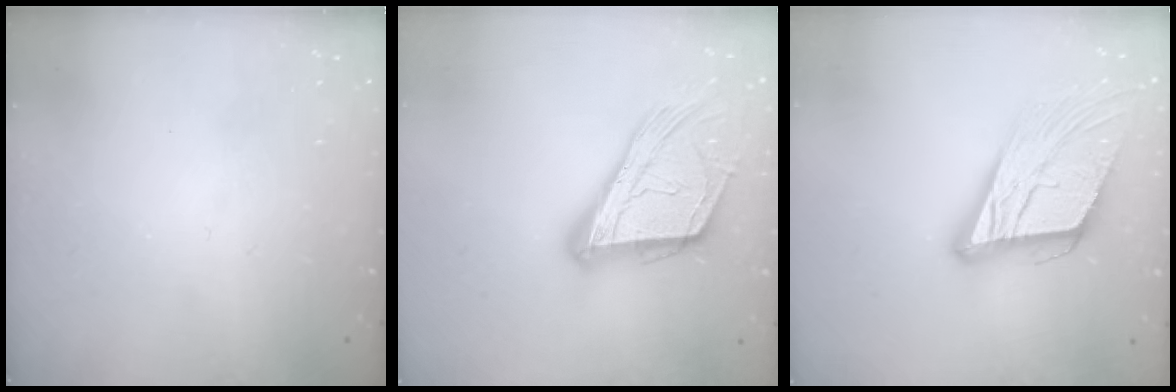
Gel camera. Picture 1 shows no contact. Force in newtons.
{"total": 19.1, "press": 18.9, "slide": 2.6}
{"total": 16.9, "press": 16.5, "slide": 3.6}